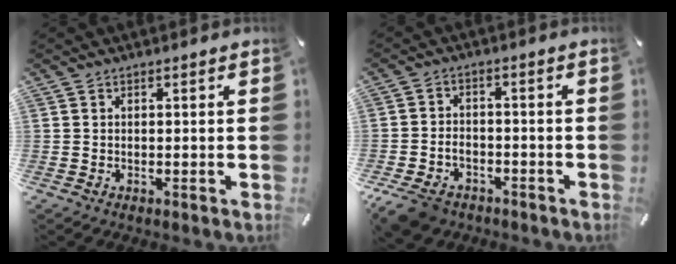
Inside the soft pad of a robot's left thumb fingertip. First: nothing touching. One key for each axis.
{"total": 6.3, "fx": -3.9, "fy": 4.3, "fz": 2.5, "tx": -0.063, "ty": 0.016, "tz": -0.075}